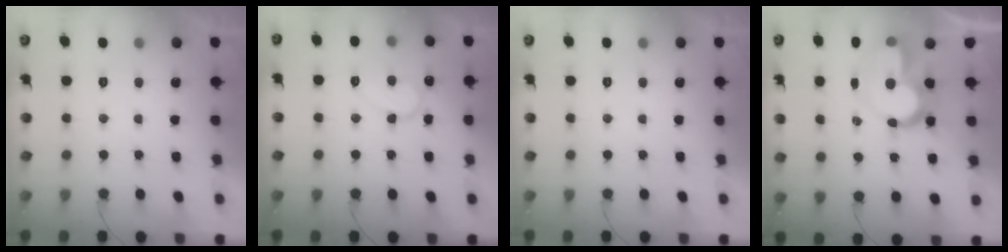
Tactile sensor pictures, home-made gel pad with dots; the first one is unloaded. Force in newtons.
{"total": 9.4, "press": 9.4, "slide": 1.0}
{"total": 0.0}
{"total": 12.0, "press": 11.9, "slide": 1.6}